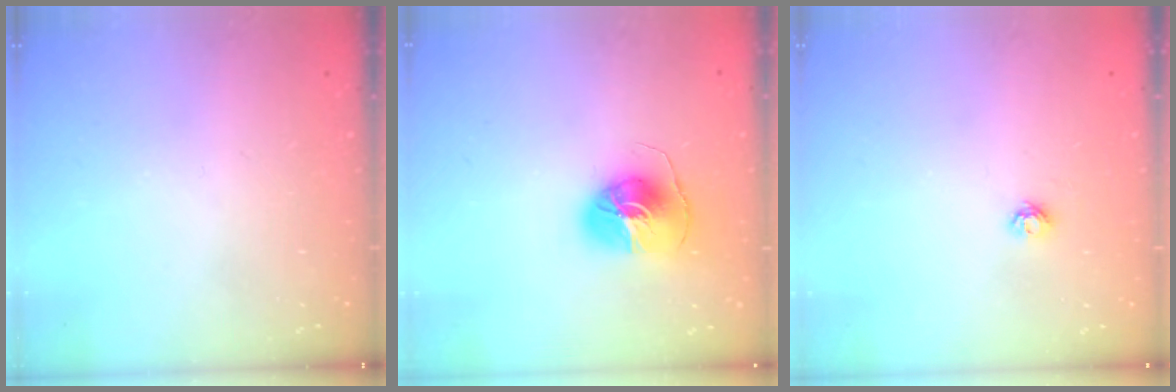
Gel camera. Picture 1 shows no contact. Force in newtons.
{"total": 9.1, "press": 9.1, "slide": 0.5}
{"total": 3.8, "press": 3.8, "slide": 0.5}